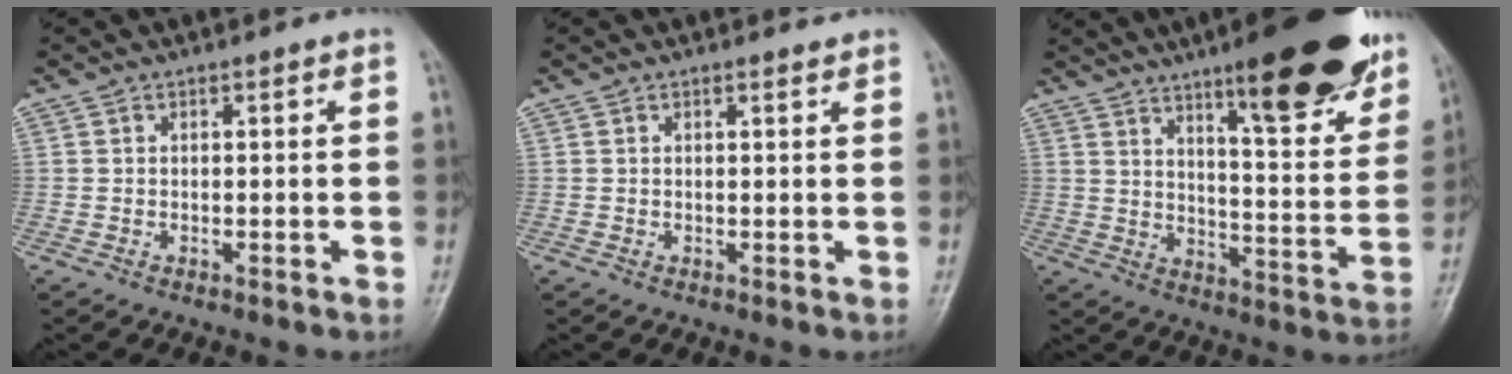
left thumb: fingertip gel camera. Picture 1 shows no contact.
{"total": 0.5, "force": [0.5, 0.0, -0.1], "torque": [0.000, -0.006, 0.007]}
{"total": 22.1, "force": [14.1, 5.4, 16.2], "torque": [-0.183, -0.065, 0.204]}